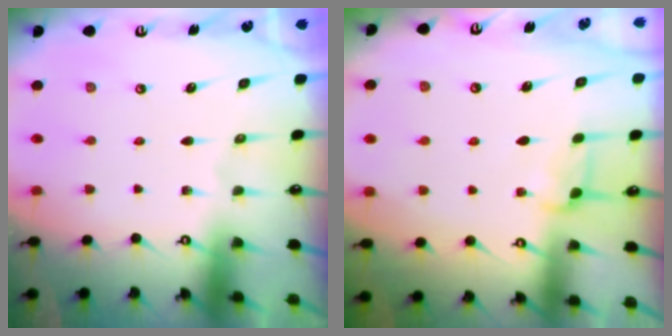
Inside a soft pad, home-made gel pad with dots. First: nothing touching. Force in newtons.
{"total": 0.9, "press": 0.8, "slide": 0.4}